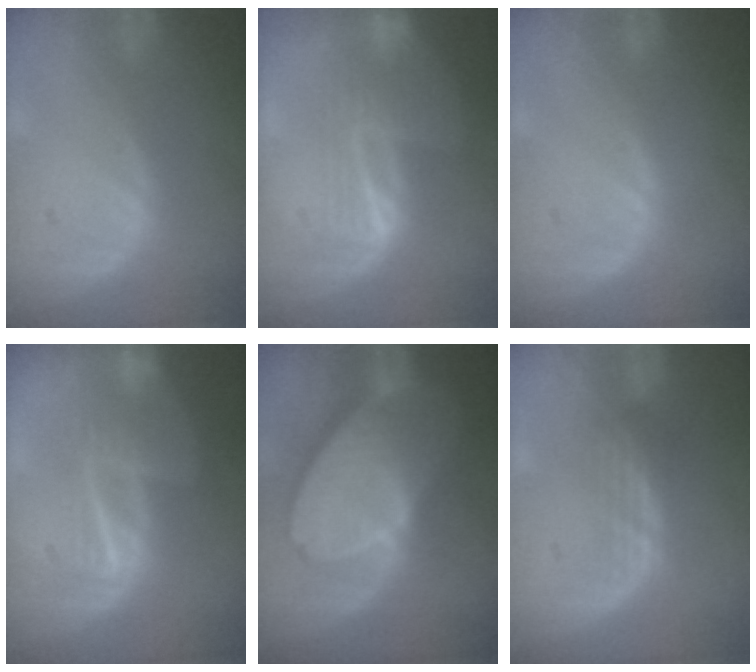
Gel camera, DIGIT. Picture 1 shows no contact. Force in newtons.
{"total": 7.4, "press": 6.7, "slide": 3.1}
{"total": 0.0}
{"total": 6.7, "press": 6.4, "slide": 2.0}
{"total": 10.3, "press": 9.0, "slide": 5.0}
{"total": 2.5, "press": 2.3, "slide": 0.9}